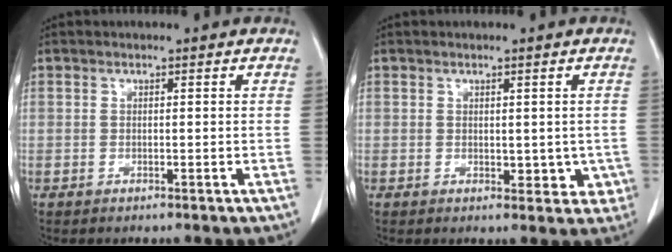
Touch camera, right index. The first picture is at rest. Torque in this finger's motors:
{"motor_torque": [0.03, 0.10, 0.02, 0.00]}